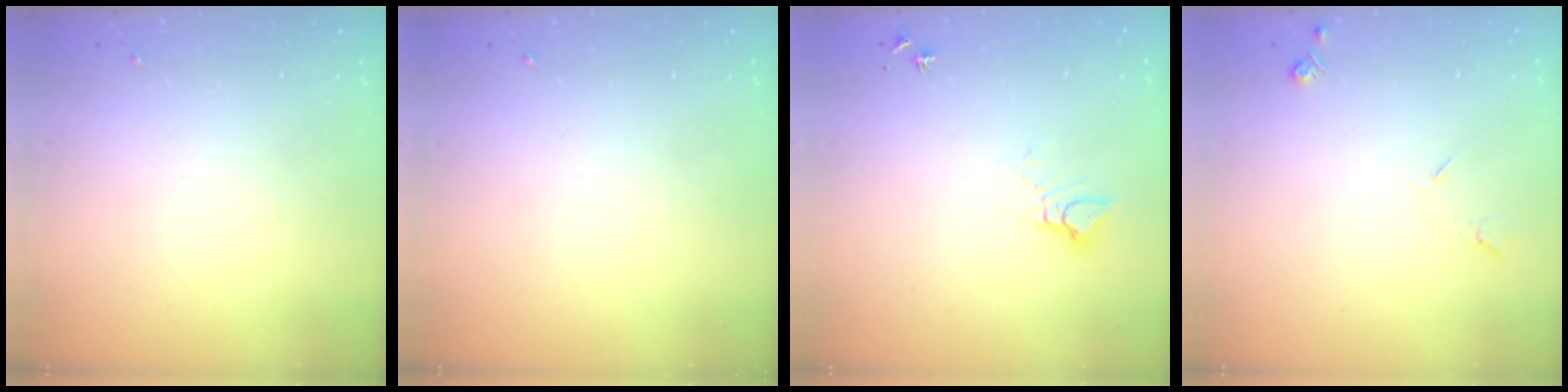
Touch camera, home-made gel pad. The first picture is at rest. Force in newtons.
{"total": 0.0}
{"total": 4.7, "press": 4.7, "slide": 0.3}
{"total": 4.6, "press": 4.5, "slide": 0.7}